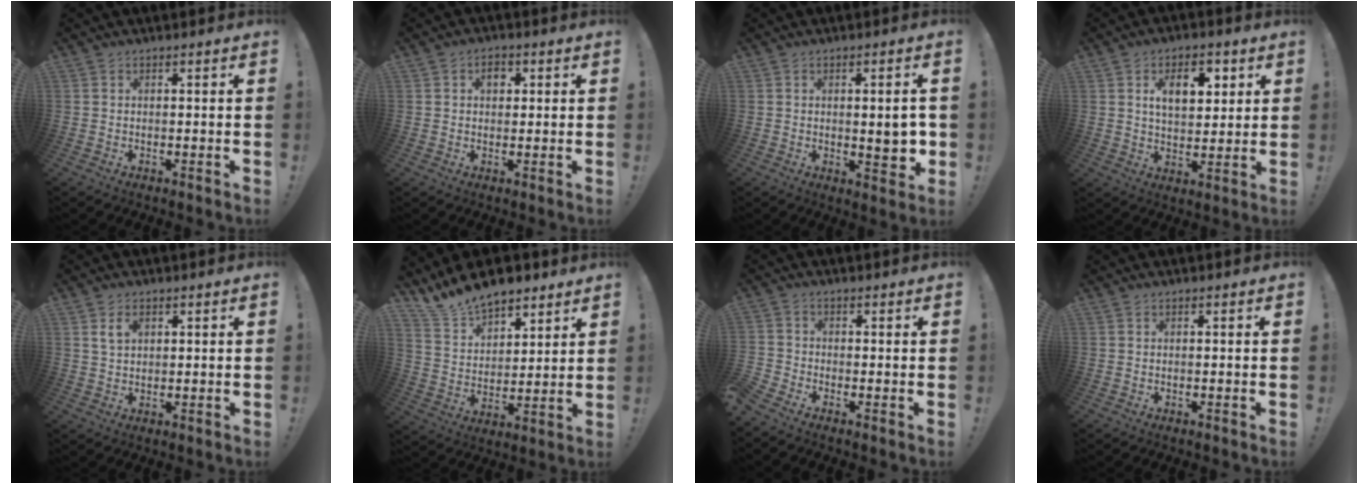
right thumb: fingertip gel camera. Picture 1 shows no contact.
{"total": 3.4, "force": [1.0, 2.6, 2.0], "torque": [-0.022, 0.001, 0.012]}
{"total": 7.2, "force": [0.3, 2.1, 6.9], "torque": [-0.078, -0.012, 0.003]}
{"total": 10.0, "force": [4.0, 5.9, 7.0], "torque": [-0.103, -0.003, 0.068]}
{"total": 3.8, "force": [1.8, 2.3, 2.5], "torque": [-0.037, -0.002, 0.031]}
{"total": 12.8, "force": [11.4, 5.1, 3.0], "torque": [-0.079, -0.087, 0.215]}
{"total": 2.6, "force": [-1.5, 1.7, 1.3], "torque": [-0.039, 0.005, -0.029]}
{"total": 0.0}